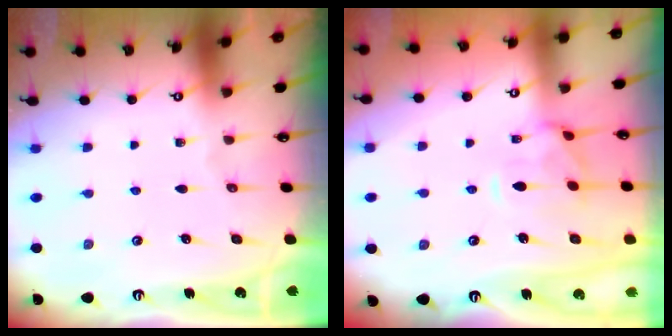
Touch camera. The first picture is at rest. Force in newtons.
{"total": 2.2, "press": 1.9, "slide": 1.1}